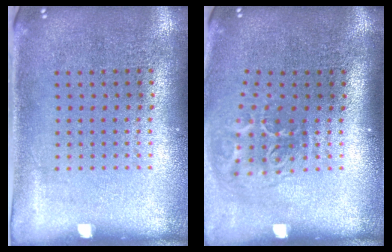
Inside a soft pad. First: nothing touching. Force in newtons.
{"total": 2.1, "press": 1.3, "slide": 1.6}